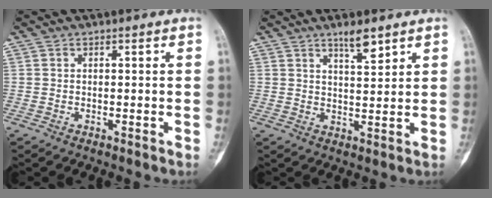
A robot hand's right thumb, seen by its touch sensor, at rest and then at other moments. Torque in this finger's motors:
{"motor_torque": [-0.64, 1.20, 0.25, -0.09, 0.20]}